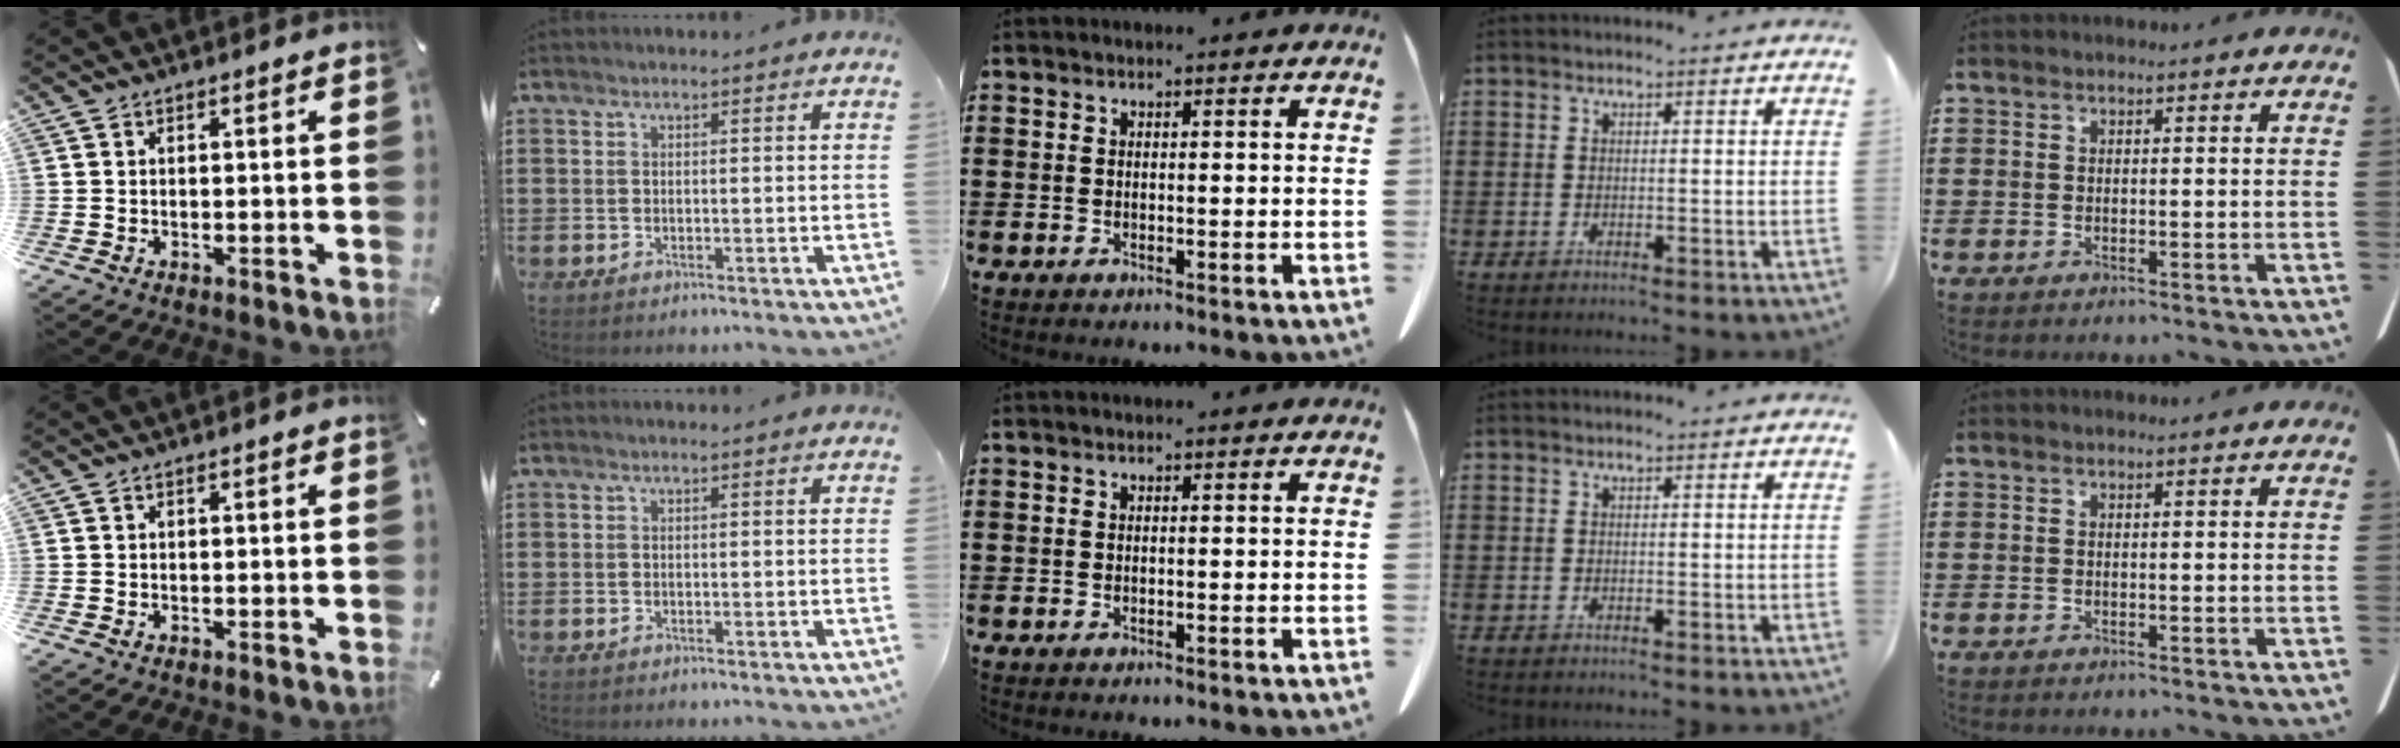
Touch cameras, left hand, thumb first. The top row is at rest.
{}